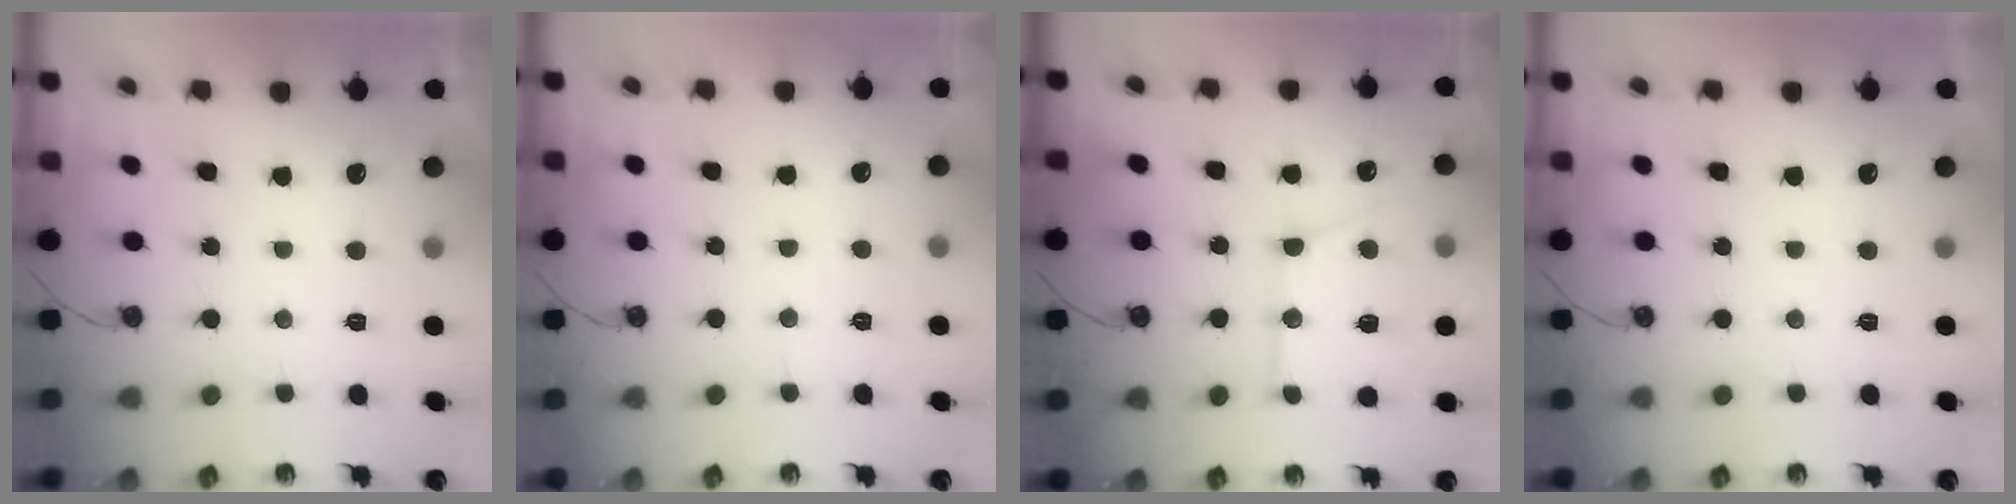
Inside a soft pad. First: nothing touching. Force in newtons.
{"total": 3.8, "press": 3.8, "slide": 0.7}
{"total": 16.9, "press": 16.8, "slide": 1.6}
{"total": 0.0}